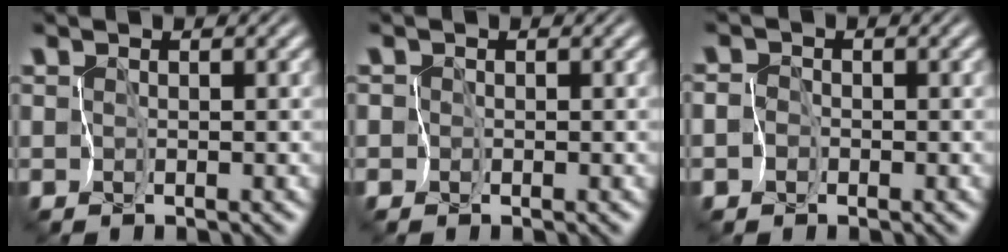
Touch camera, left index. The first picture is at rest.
{"total": 1.5, "force": [-0.4, 1.4, 0.1], "torque": [0.012, 0.011, -0.021]}
{"total": 2.6, "force": [-1.3, 2.2, 0.4], "torque": [0.012, 0.007, -0.041]}